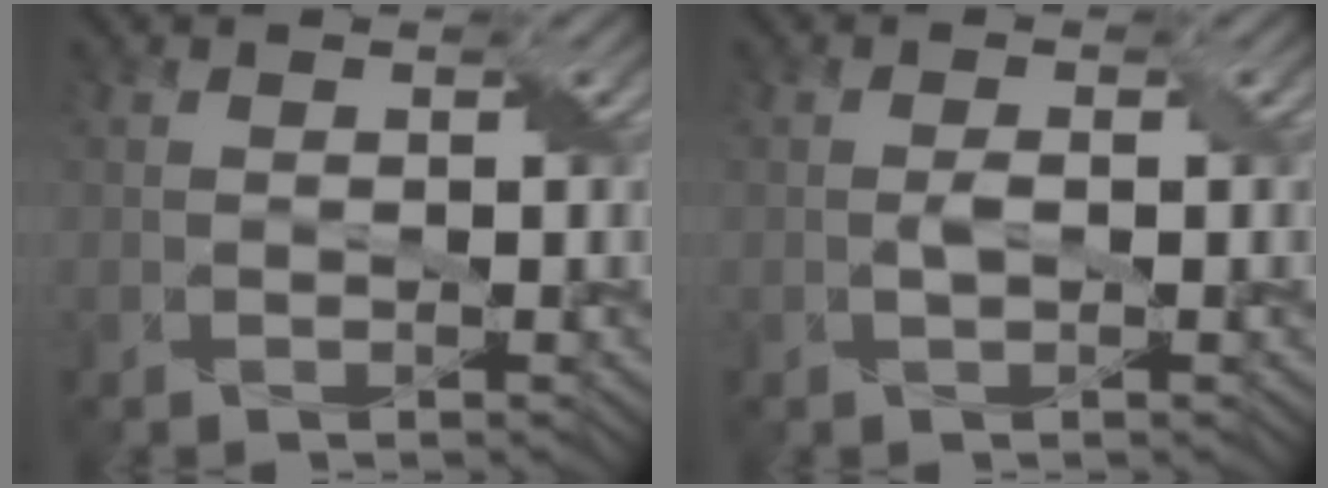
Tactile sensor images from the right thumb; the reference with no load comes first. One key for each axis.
{"total": 1.1, "fx": 0.0, "fy": 0.4, "fz": 1.0, "tx": -0.023, "ty": 0.002, "tz": 0.001}